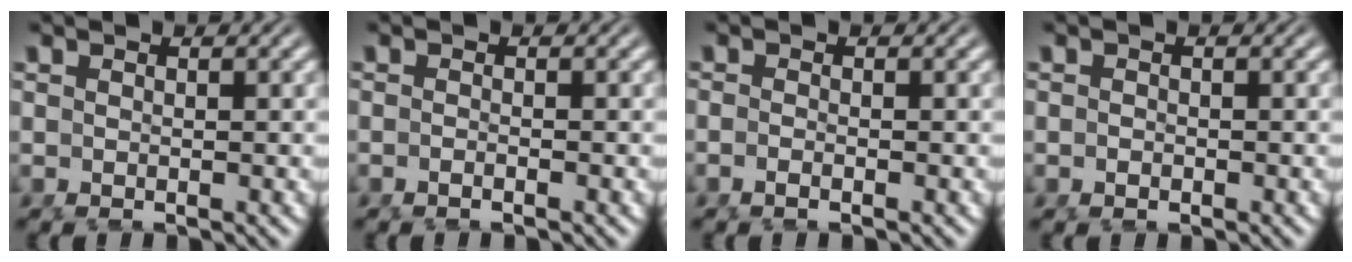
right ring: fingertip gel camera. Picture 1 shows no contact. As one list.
[{"total": 1.0, "force": [-0.9, -0.3, 0.3], "torque": [-0.004, -0.002, -0.017]}, {"total": 1.2, "force": [-1.0, -0.1, 0.6], "torque": [-0.012, -0.004, -0.017]}, {"total": 0.7, "force": [-0.6, -0.2, 0.1], "torque": [0.000, -0.010, -0.005]}]